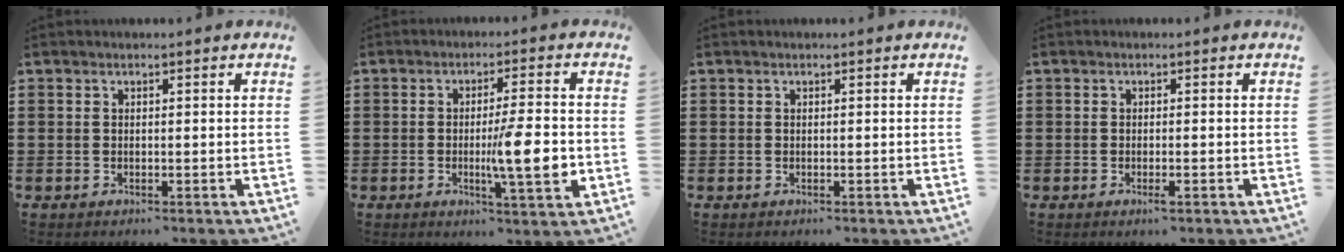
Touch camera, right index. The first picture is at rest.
{"total": 9.4, "force": [-1.4, 1.1, 9.2], "torque": [-0.135, -0.014, -0.024]}
{"total": 0.0}
{"total": 1.4, "force": [-0.6, 0.0, 1.3], "torque": [-0.028, -0.007, -0.013]}